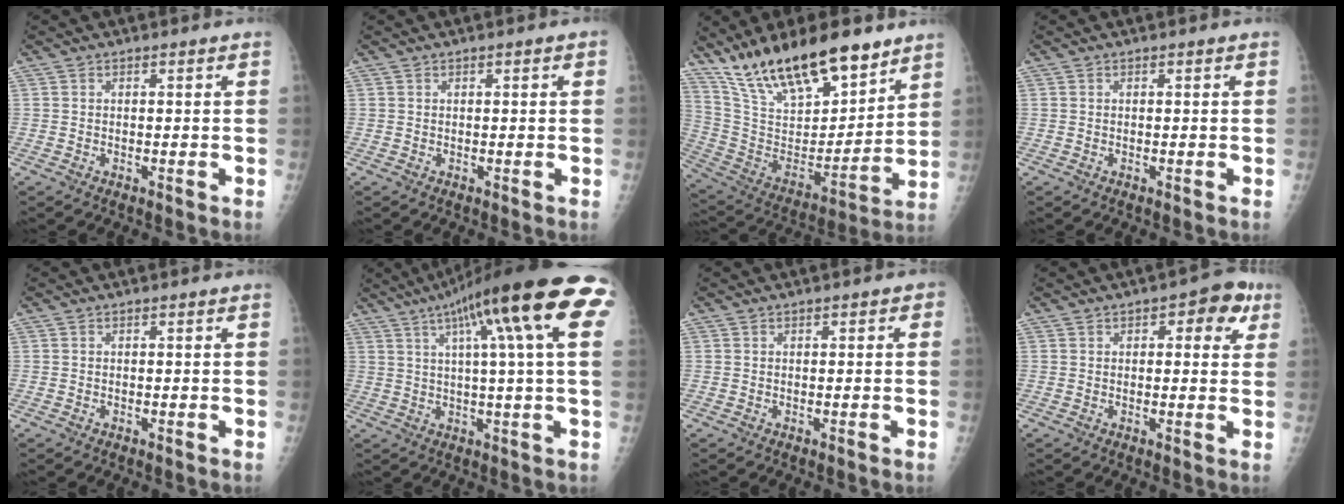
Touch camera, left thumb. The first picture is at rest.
{"total": 1.1, "force": [0.4, 0.3, 1.0], "torque": [-0.014, 0.002, 0.005]}
{"total": 24.0, "force": [17.5, 8.5, 14.1], "torque": [-0.212, -0.067, 0.314]}
{"total": 0.0}
{"total": 0.0}
{"total": 22.8, "force": [9.3, 3.4, 20.5], "torque": [-0.296, 0.024, 0.122]}
{"total": 1.5, "force": [0.4, 0.8, 1.2], "torque": [-0.009, 0.004, 0.001]}
{"total": 6.9, "force": [3.0, 3.5, 5.2], "torque": [-0.029, -0.002, 0.026]}